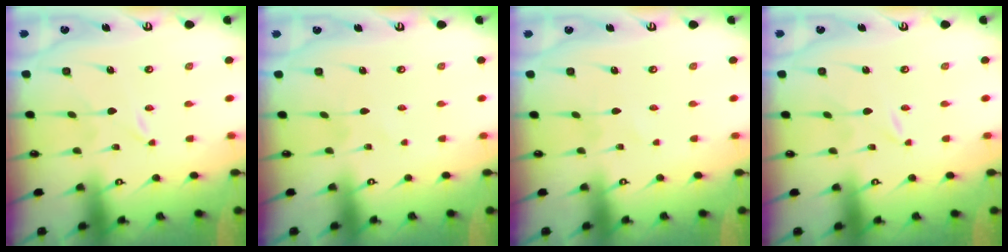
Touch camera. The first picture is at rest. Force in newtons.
{"total": 2.4, "press": 2.4, "slide": 0.3}
{"total": 1.4, "press": 1.4, "slide": 0.1}
{"total": 0.0}